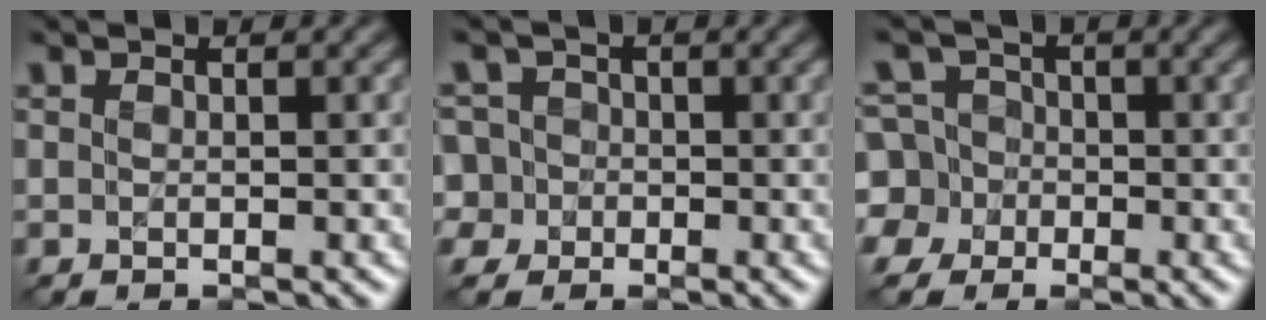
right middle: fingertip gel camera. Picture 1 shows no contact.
{"total": 6.1, "force": [-0.9, 5.7, 1.7], "torque": [-0.036, 0.024, -0.054]}
{"total": 6.8, "force": [-1.6, 6.5, 1.6], "torque": [-0.037, 0.011, -0.064]}